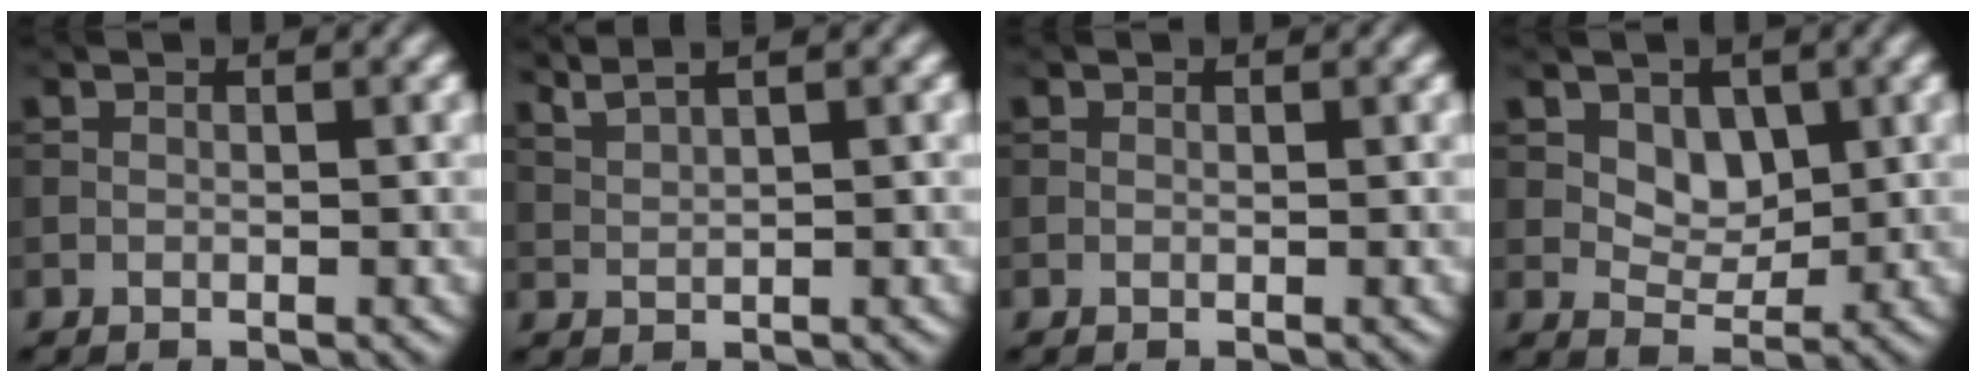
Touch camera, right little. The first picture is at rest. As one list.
[{"total": 2.6, "force": [2.1, 0.2, 1.5], "torque": [-0.029, 0.016, 0.044]}, {"total": 1.1, "force": [-0.6, -0.6, -0.8], "torque": [0.005, 0.001, 0.004]}, {"total": 1.8, "force": [0.4, 1.3, 1.2], "torque": [-0.031, -0.005, 0.028]}]